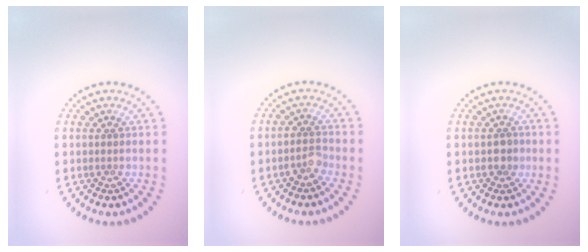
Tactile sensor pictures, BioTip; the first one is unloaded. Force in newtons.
{"total": 1.6, "press": 1.4, "slide": 0.9}
{"total": 1.4, "press": 1.3, "slide": 0.4}